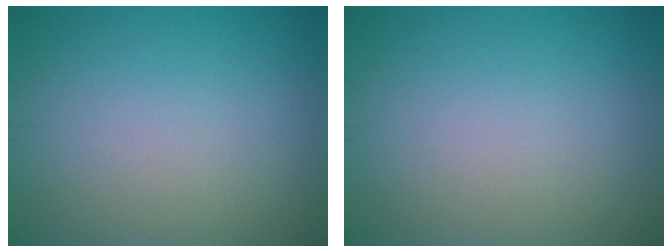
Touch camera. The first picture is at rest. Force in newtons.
{"total": 0.0}